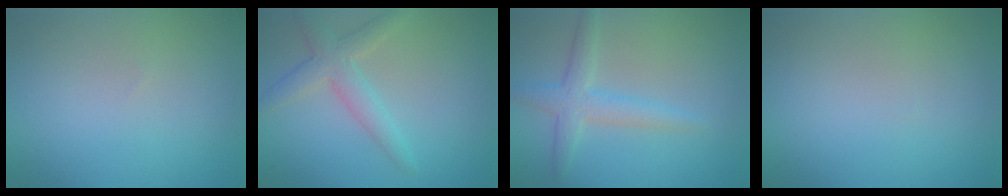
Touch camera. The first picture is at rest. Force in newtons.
{"total": 3.1, "press": 3.1, "slide": 0.2}
{"total": 2.9, "press": 2.9, "slide": 0.0}
{"total": 0.0}